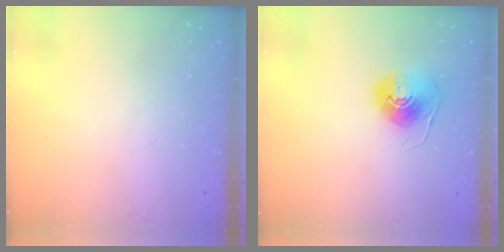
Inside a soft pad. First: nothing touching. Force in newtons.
{"total": 8.5, "press": 8.4, "slide": 0.3}